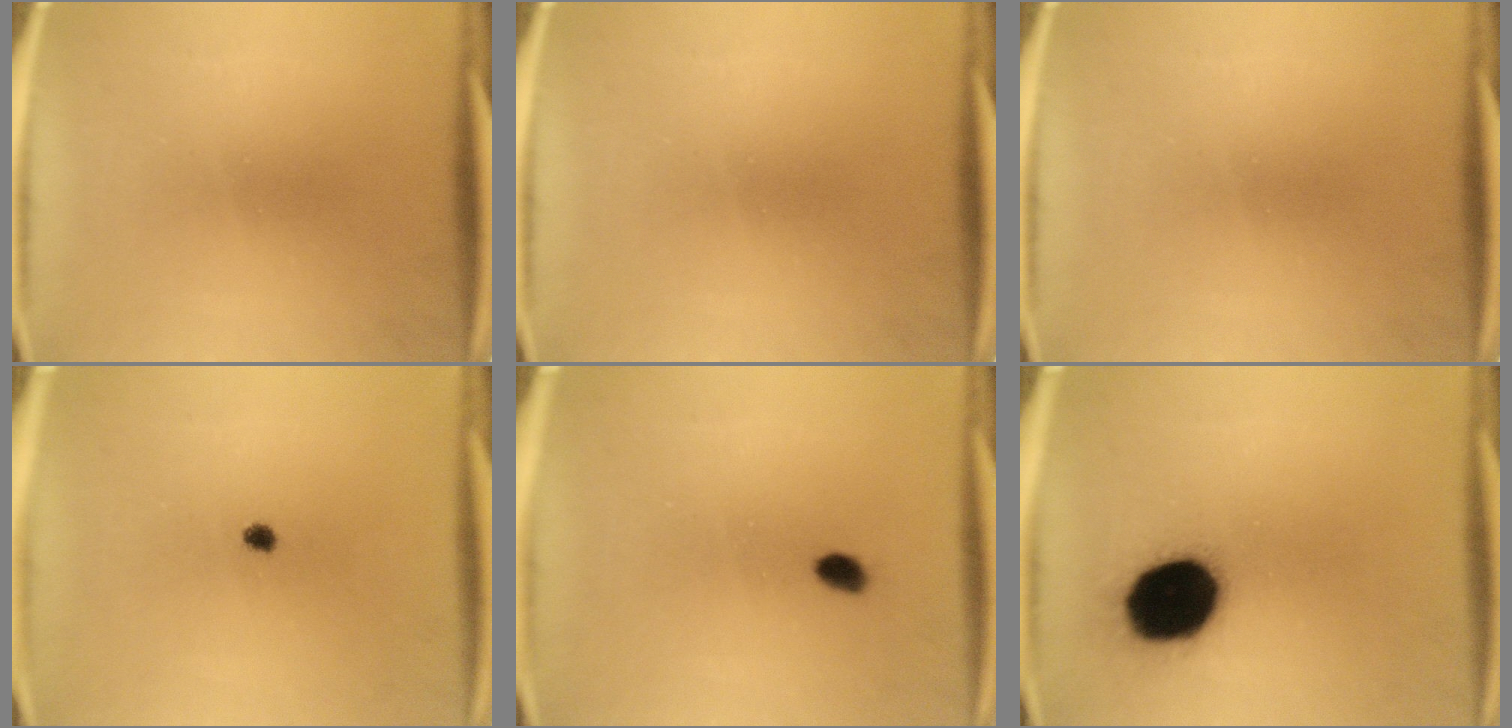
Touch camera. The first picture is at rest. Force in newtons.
{"total": 0.0}
{"total": 0.0}
{"total": 1.2}
{"total": 1.5}
{"total": 19.7}